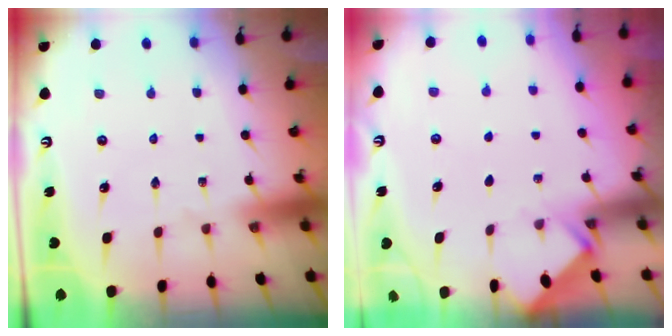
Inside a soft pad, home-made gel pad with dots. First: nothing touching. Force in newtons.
{"total": 2.5, "press": 2.4, "slide": 0.4}